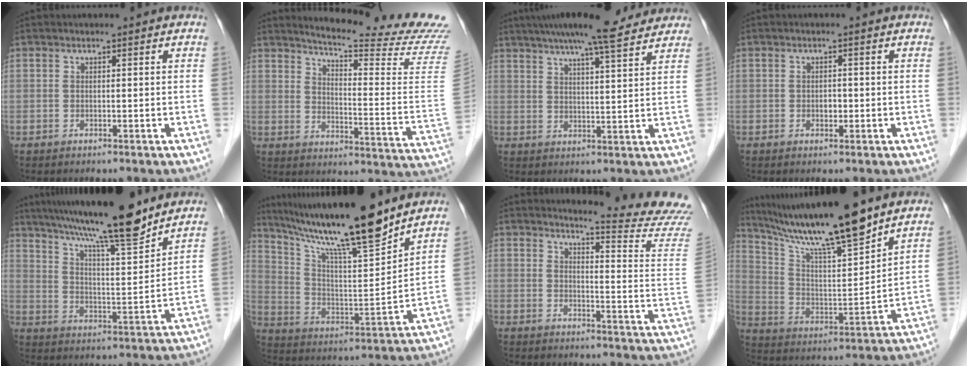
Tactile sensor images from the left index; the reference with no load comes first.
{"total": 21.4, "force": [19.8, -1.8, 8.0], "torque": [-0.133, -0.127, 0.239]}
{"total": 15.3, "force": [13.0, 1.8, 7.9], "torque": [-0.130, 0.031, 0.181]}
{"total": 1.4, "force": [-0.4, 0.9, 1.0], "torque": [-0.016, 0.001, -0.006]}
{"total": 16.5, "force": [13.6, 0.6, 9.4], "torque": [-0.153, 0.005, 0.216]}
{"total": 20.0, "force": [16.4, 0.6, 11.4], "torque": [-0.197, -0.004, 0.280]}
{"total": 15.0, "force": [14.6, -2.0, 2.9], "torque": [-0.041, -0.138, 0.153]}
{"total": 17.7, "force": [14.7, 0.2, 9.9], "torque": [-0.175, -0.002, 0.258]}